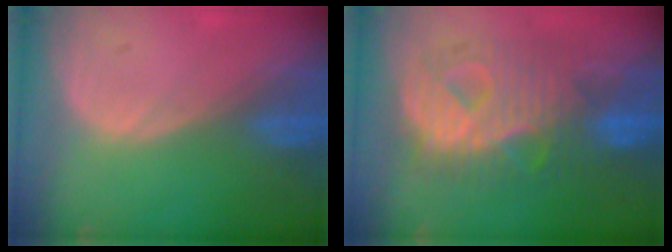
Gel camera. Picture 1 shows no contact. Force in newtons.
{"total": 11.2, "press": 11.2, "slide": 1.0}